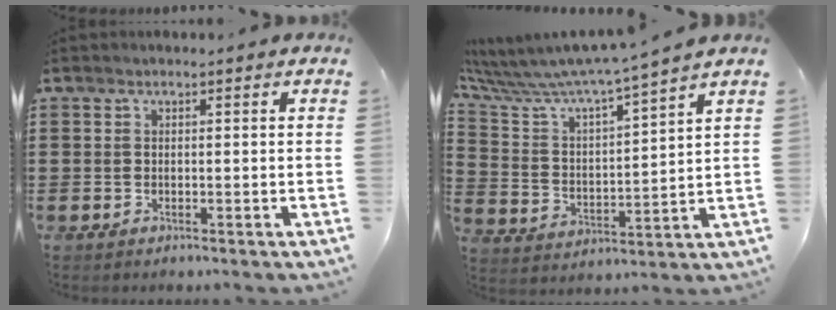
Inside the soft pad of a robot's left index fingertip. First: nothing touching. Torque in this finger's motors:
{"motor_torque": [1.09, 1.05, 0.26, 0.19]}